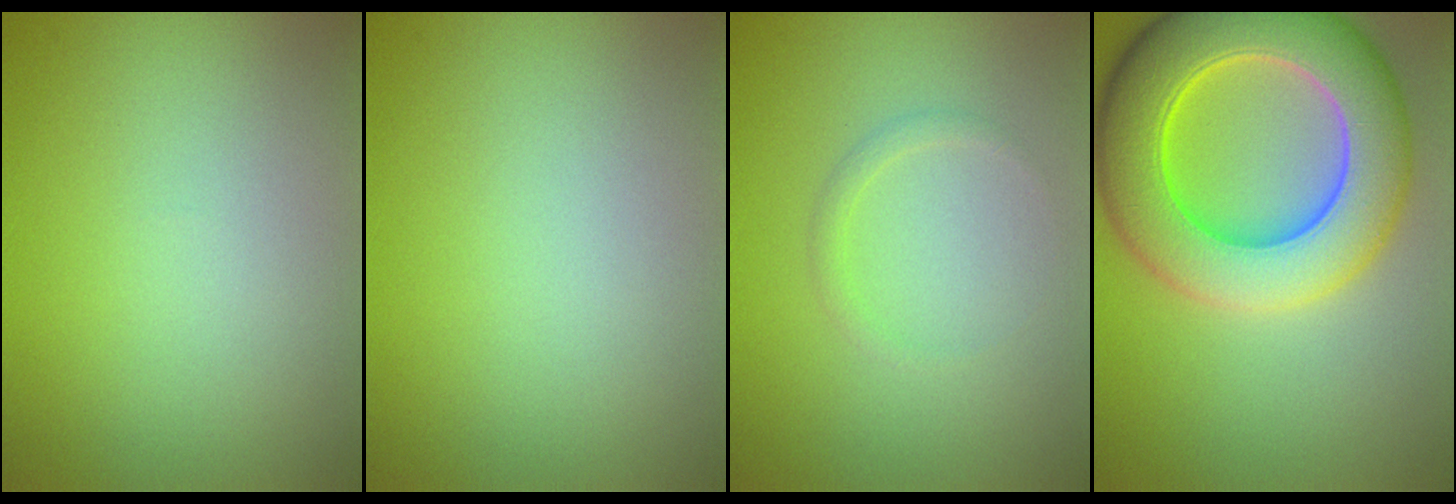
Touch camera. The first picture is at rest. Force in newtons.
{"total": 0.0}
{"total": 0.8, "press": 0.8, "slide": 0.0}
{"total": 11.1, "press": 11.0, "slide": 0.3}